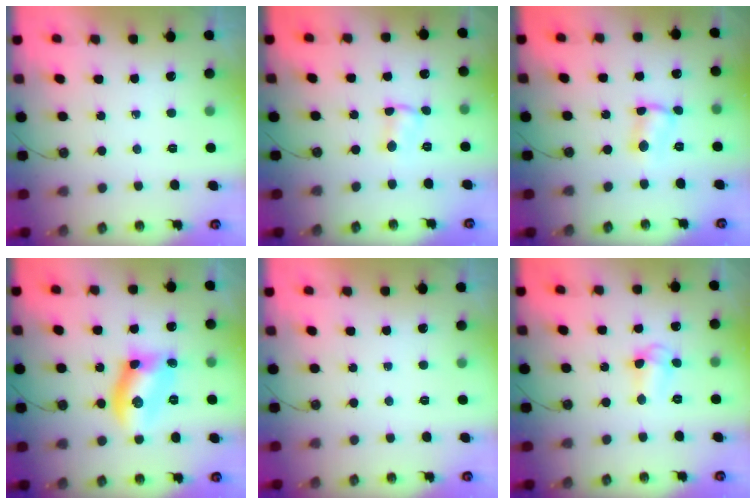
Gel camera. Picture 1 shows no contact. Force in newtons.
{"total": 1.3, "press": 1.2, "slide": 0.4}
{"total": 2.2, "press": 2.2, "slide": 0.1}
{"total": 10.9, "press": 10.9, "slide": 0.3}
{"total": 0.0}
{"total": 4.7, "press": 4.6, "slide": 0.8}